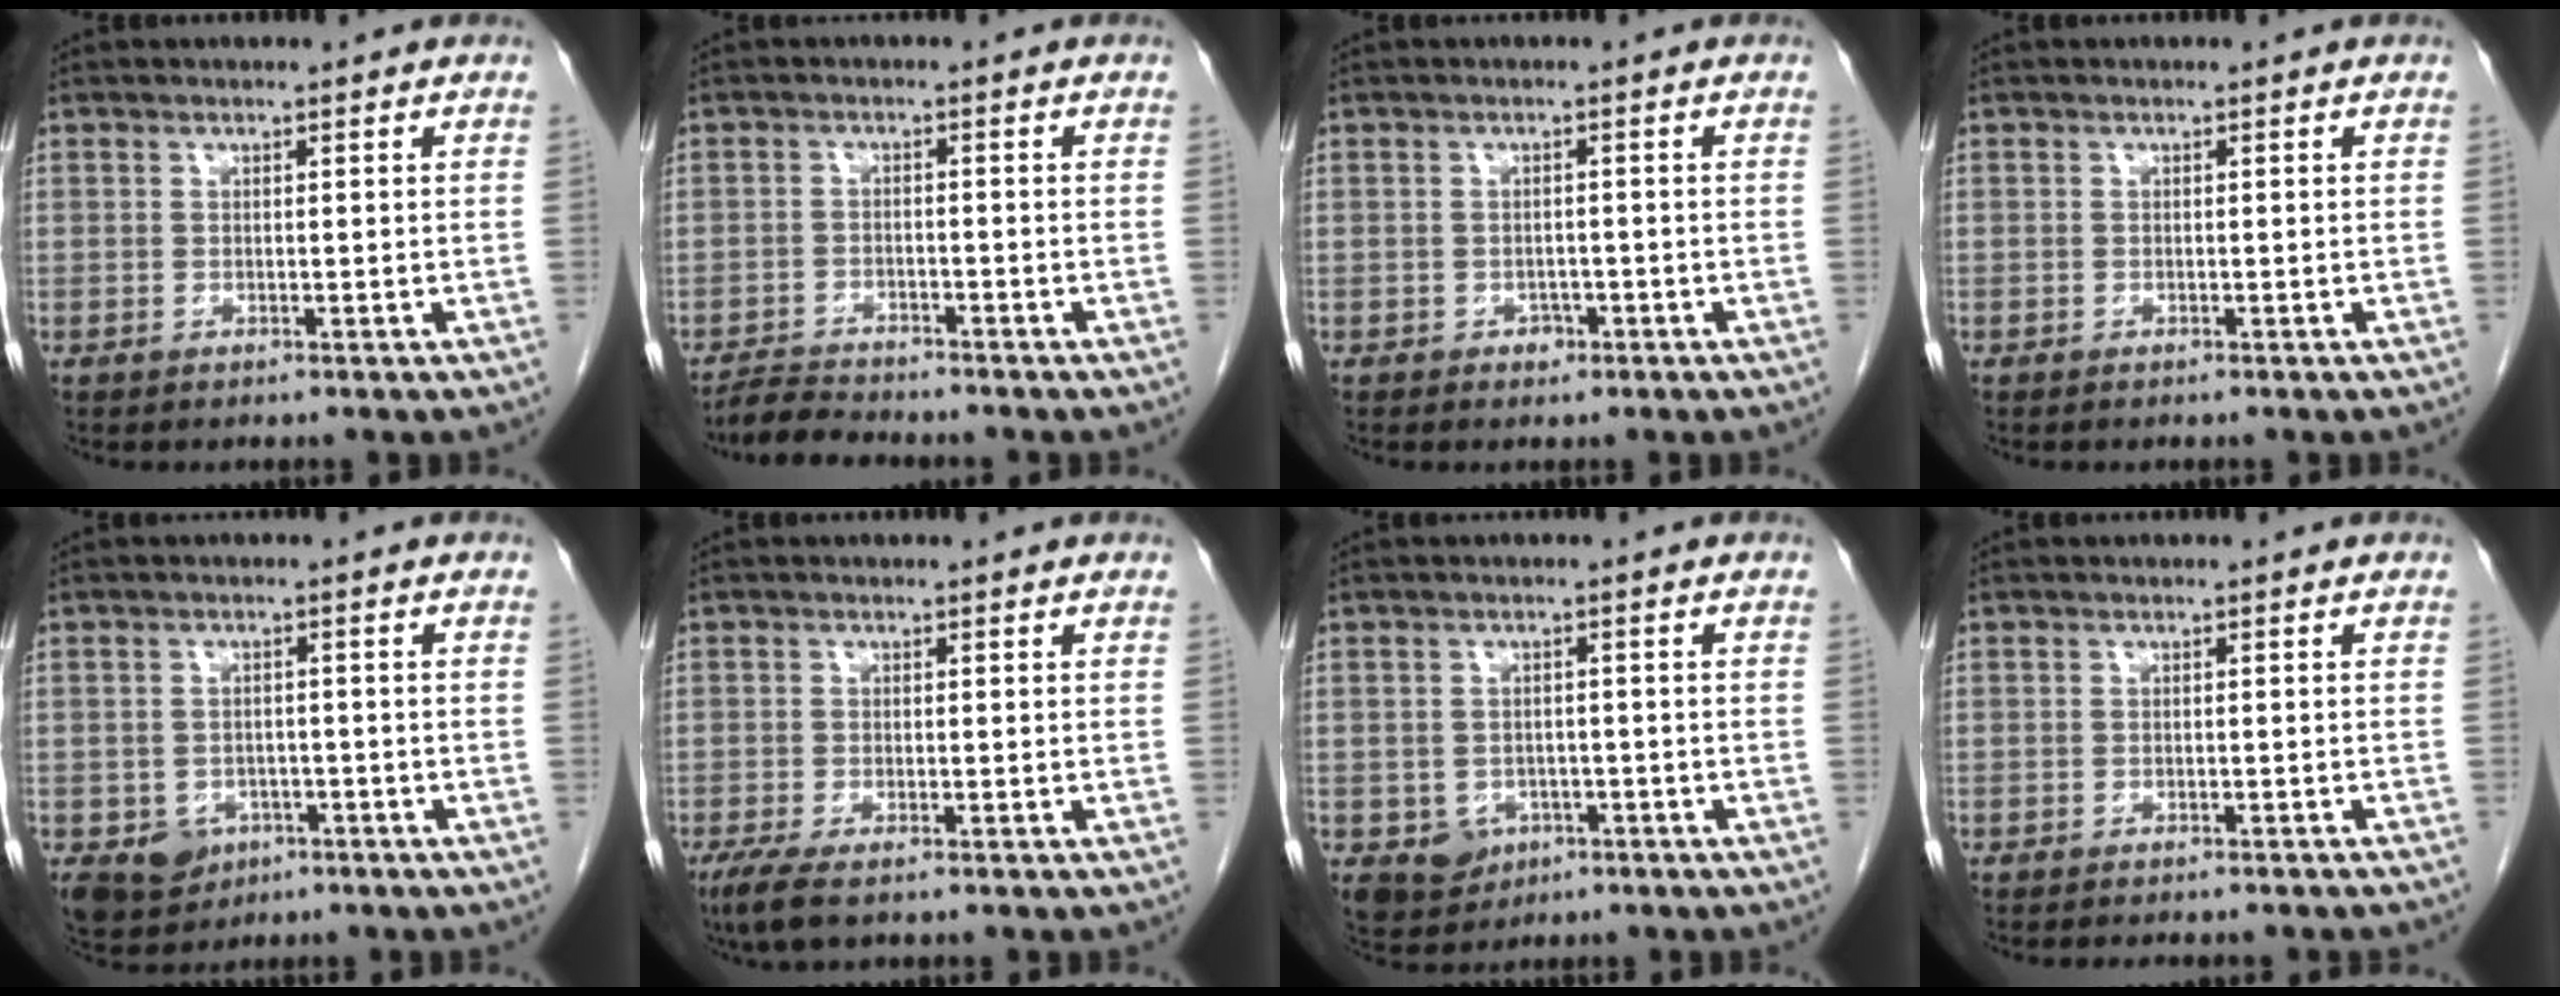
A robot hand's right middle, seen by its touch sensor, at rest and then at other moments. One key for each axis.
{"total": 3.5, "fx": -3.5, "fy": 0.1, "fz": 0.2, "tx": -0.006, "ty": -0.016, "tz": -0.064}
{"total": 1.5, "fx": -0.8, "fy": 1.1, "fz": 0.6, "tx": -0.008, "ty": 0.004, "tz": -0.008}
{"total": 0.0}
{"total": 8.5, "fx": -4.0, "fy": 6.9, "fz": 3.0, "tx": -0.073, "ty": 0.002, "tz": -0.052}
{"total": 4.0, "fx": -2.7, "fy": 0.9, "fz": 2.8, "tx": -0.060, "ty": -0.013, "tz": -0.045}
{"total": 5.3, "fx": -2.3, "fy": 4.4, "fz": 1.6, "tx": -0.028, "ty": 0.001, "tz": -0.026}
{"total": 8.3, "fx": -7.5, "fy": 1.6, "fz": 3.1, "tx": -0.032, "ty": -0.008, "tz": -0.081}